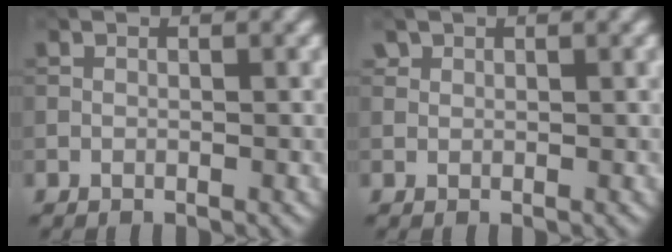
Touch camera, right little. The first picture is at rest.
{"total": 0.8, "force": [0.4, 0.6, 0.3], "torque": [-0.004, 0.003, 0.005]}